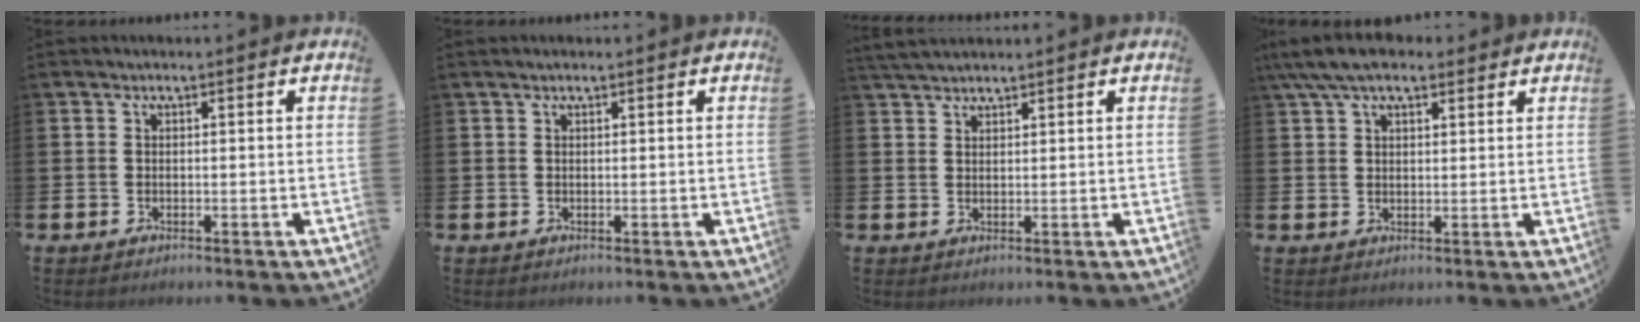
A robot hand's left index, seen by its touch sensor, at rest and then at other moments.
{"total": 0.7, "force": [0.5, 0.1, 0.4], "torque": [-0.008, 0.003, 0.009]}
{"total": 2.6, "force": [2.5, 0.5, 0.5], "torque": [-0.013, -0.004, 0.046]}
{"total": 5.8, "force": [4.6, 2.1, 2.9], "torque": [-0.068, -0.003, 0.086]}